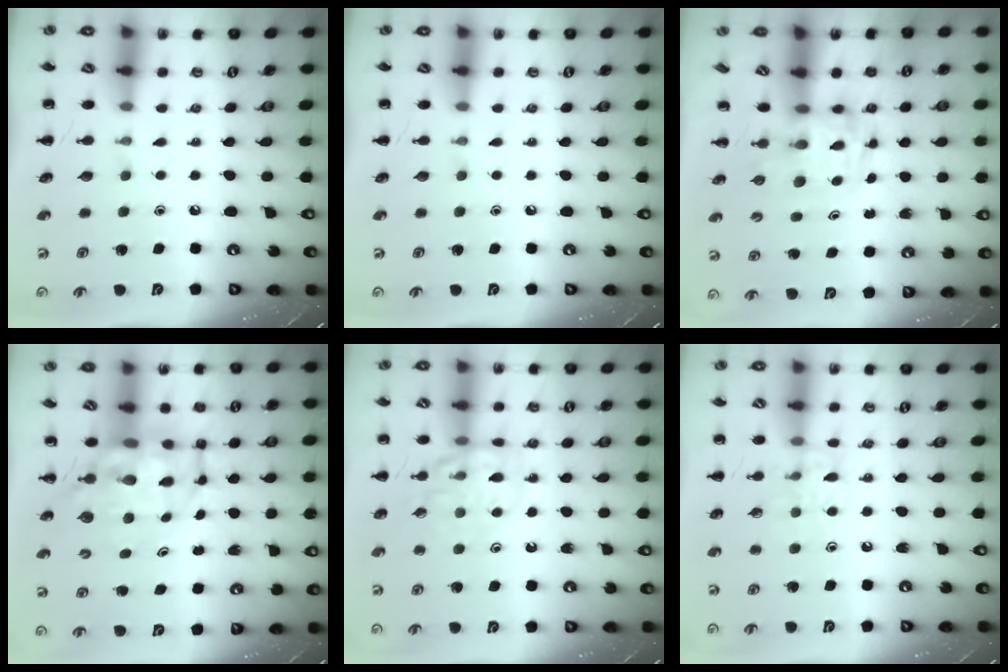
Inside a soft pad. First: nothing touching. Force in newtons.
{"total": 0.0}
{"total": 3.6, "press": 3.6, "slide": 0.6}
{"total": 7.4, "press": 7.0, "slide": 2.3}
{"total": 11.9, "press": 11.8, "slide": 1.6}
{"total": 9.2, "press": 9.1, "slide": 1.4}